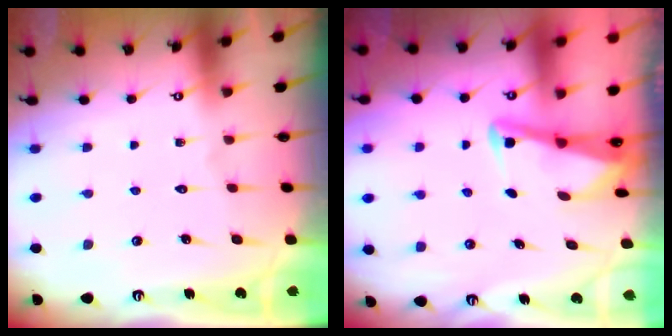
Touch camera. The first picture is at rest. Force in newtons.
{"total": 3.0, "press": 3.0, "slide": 0.4}